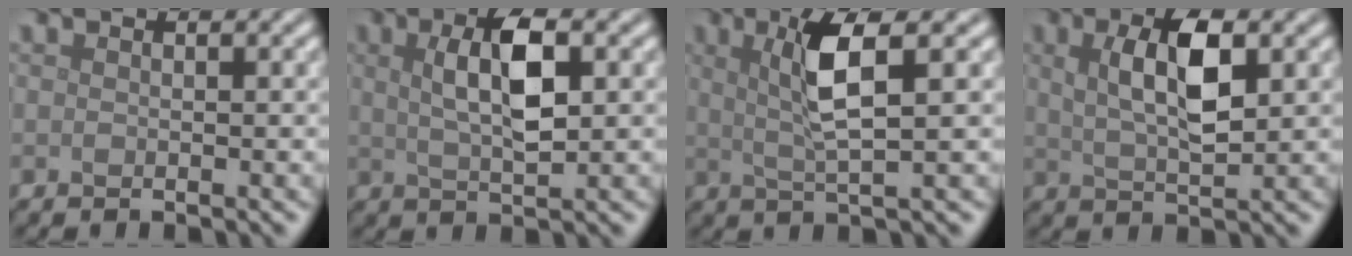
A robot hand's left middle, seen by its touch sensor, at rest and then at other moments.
{"total": 5.2, "force": [1.3, 1.7, 4.7], "torque": [-0.089, 0.006, 0.023]}
{"total": 4.5, "force": [1.2, 0.6, 4.3], "torque": [-0.086, 0.004, 0.026]}
{"total": 5.3, "force": [1.5, 1.8, 4.8], "torque": [-0.092, 0.005, 0.026]}